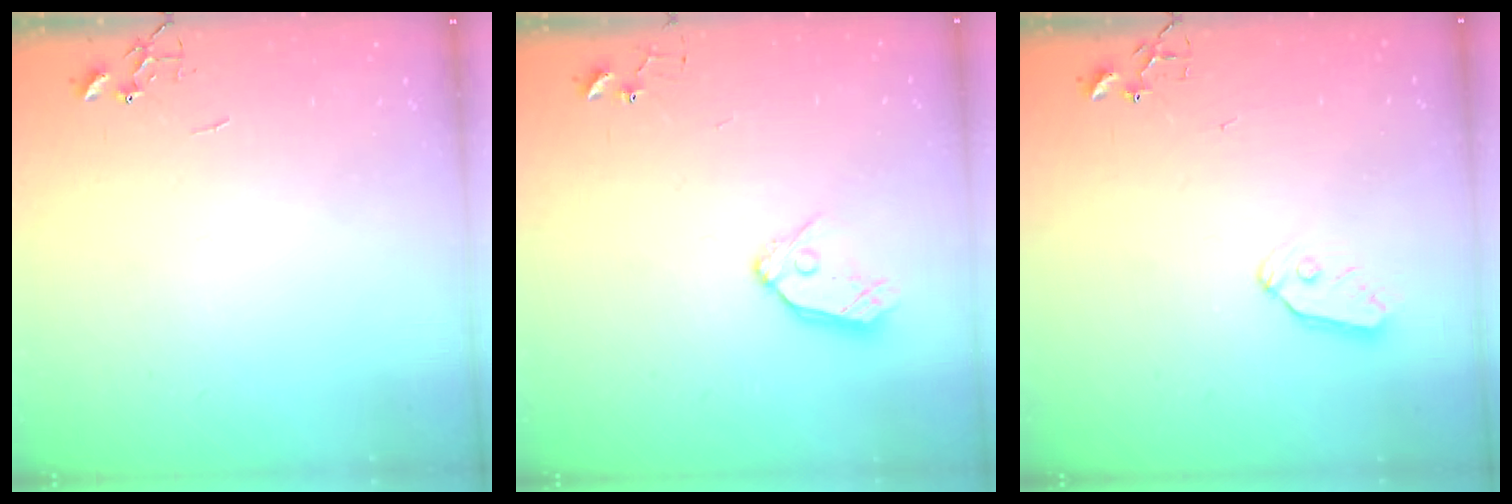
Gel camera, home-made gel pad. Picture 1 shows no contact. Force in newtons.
{"total": 9.5, "press": 9.5, "slide": 0.9}
{"total": 7.4, "press": 7.4, "slide": 0.5}